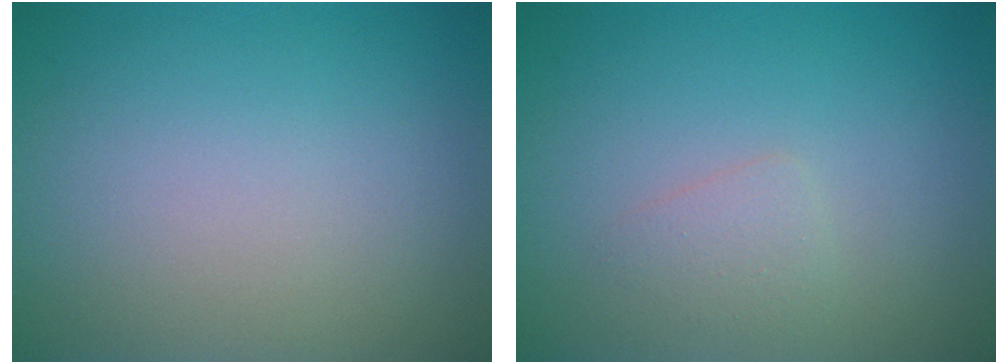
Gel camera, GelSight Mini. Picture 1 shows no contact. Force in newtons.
{"total": 1.2, "press": 1.2, "slide": 0.0}